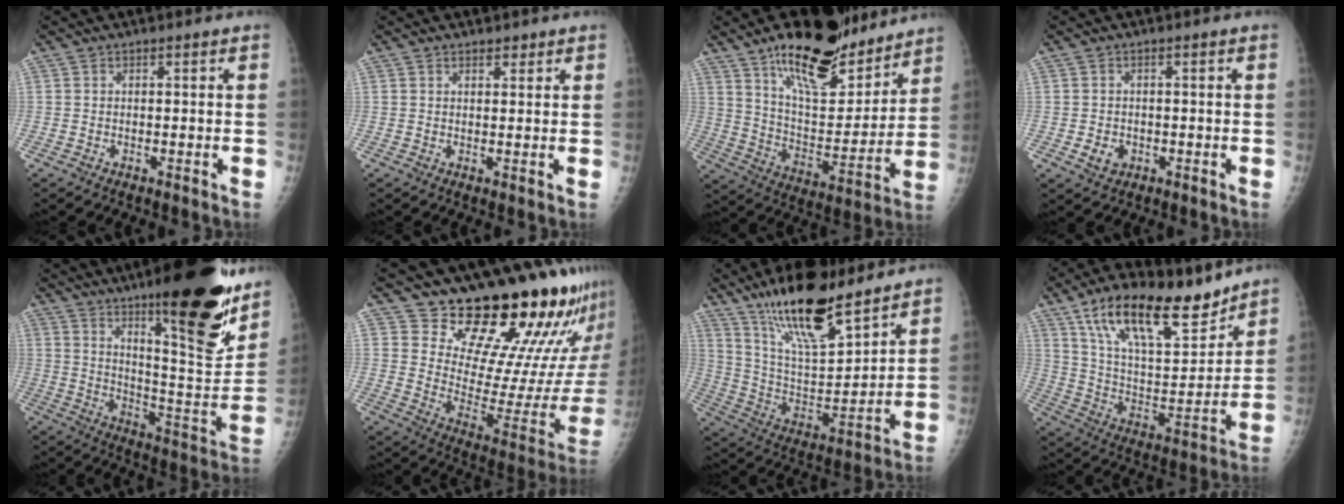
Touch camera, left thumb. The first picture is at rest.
{"total": 1.6, "force": [1.3, 0.8, 0.5], "torque": [0.003, -0.008, 0.017]}
{"total": 22.0, "force": [15.5, 8.5, 13.1], "torque": [-0.155, -0.084, 0.256]}
{"total": 2.9, "force": [-0.7, 2.4, 1.4], "torque": [-0.015, 0.001, -0.003]}
{"total": 24.3, "force": [14.7, 5.2, 18.6], "torque": [-0.236, -0.080, 0.229]}
{"total": 23.2, "force": [19.2, 7.7, 10.5], "torque": [-0.109, -0.161, 0.259]}
{"total": 20.6, "force": [15.2, 5.9, 12.6], "torque": [-0.189, -0.075, 0.274]}
{"total": 22.6, "force": [15.6, 8.6, 13.9], "torque": [-0.197, -0.060, 0.271]}